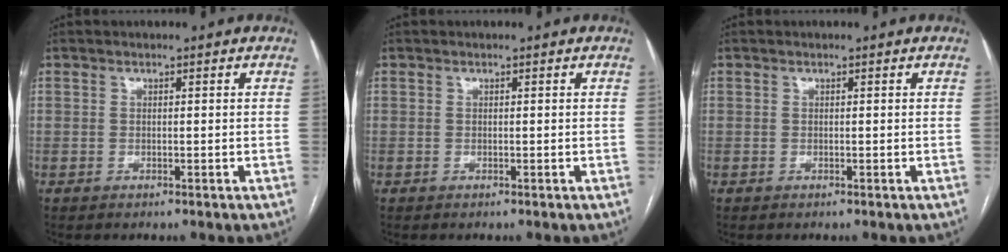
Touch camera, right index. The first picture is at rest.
{"total": 0.0}
{"total": 0.0}